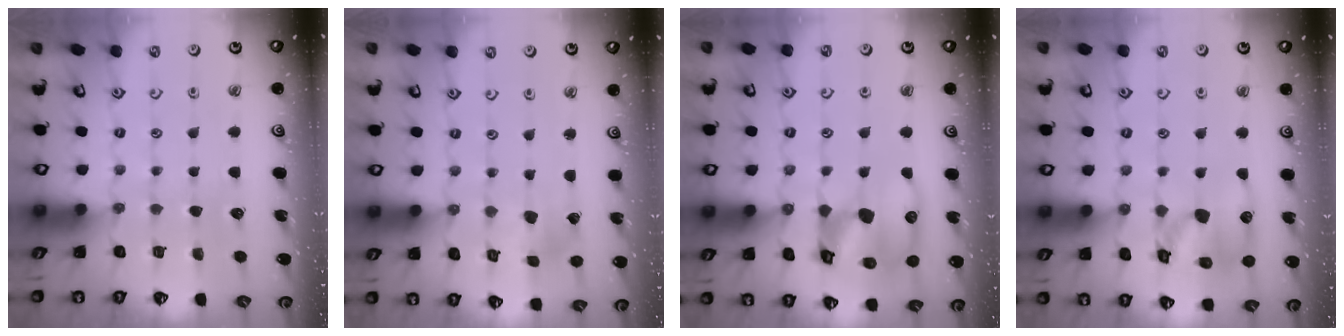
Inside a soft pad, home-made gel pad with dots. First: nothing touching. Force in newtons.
{"total": 2.1, "press": 2.1, "slide": 0.2}
{"total": 19.0, "press": 18.8, "slide": 2.7}
{"total": 13.5, "press": 13.3, "slide": 2.0}